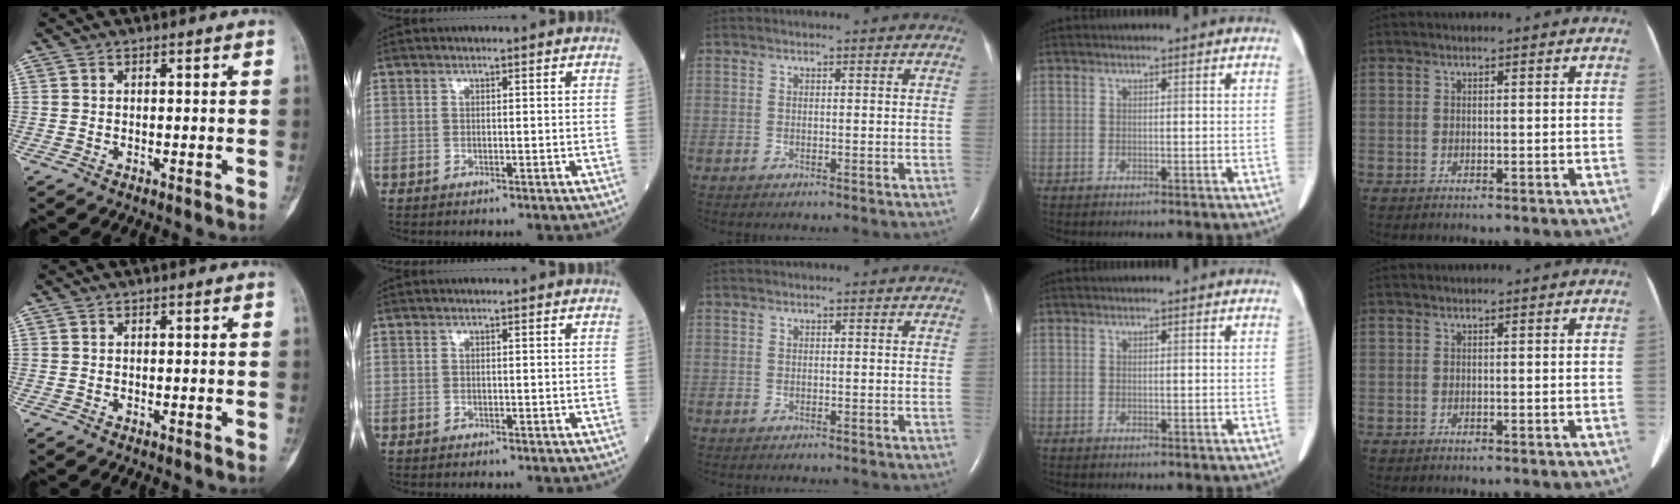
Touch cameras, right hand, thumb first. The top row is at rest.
{}